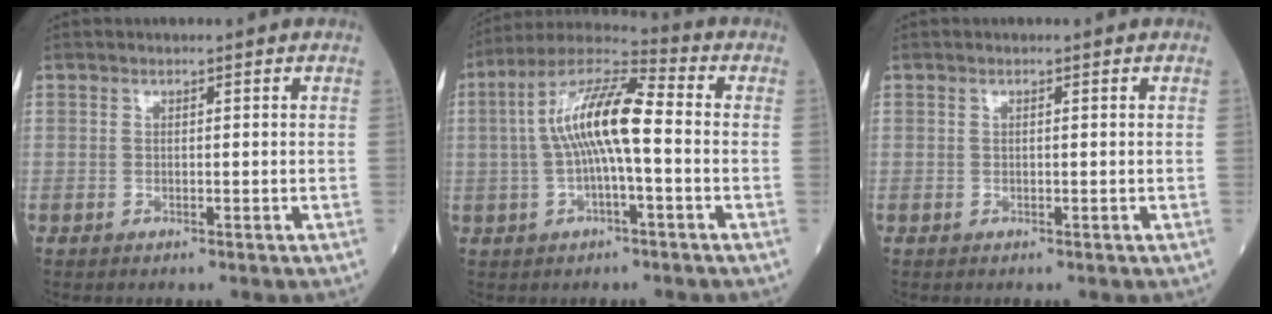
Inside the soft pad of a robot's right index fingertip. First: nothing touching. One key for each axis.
{"total": 11.7, "fx": 0.0, "fy": 2.3, "fz": 11.5, "tx": -0.225, "ty": 0.030, "tz": -0.006}
{"total": 0.0}